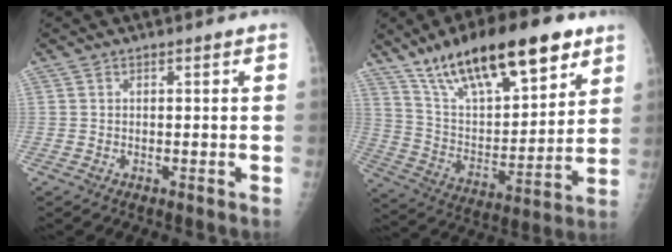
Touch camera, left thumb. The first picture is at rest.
{"total": 24.7, "force": [15.6, 9.2, 16.8], "torque": [-0.240, -0.043, 0.270]}